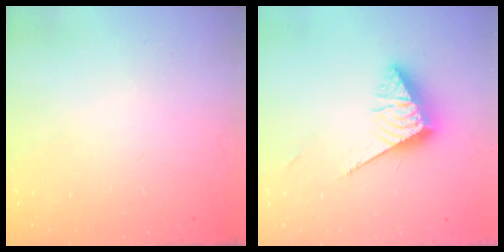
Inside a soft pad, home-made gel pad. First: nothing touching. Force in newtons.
{"total": 12.9, "press": 12.9, "slide": 0.3}